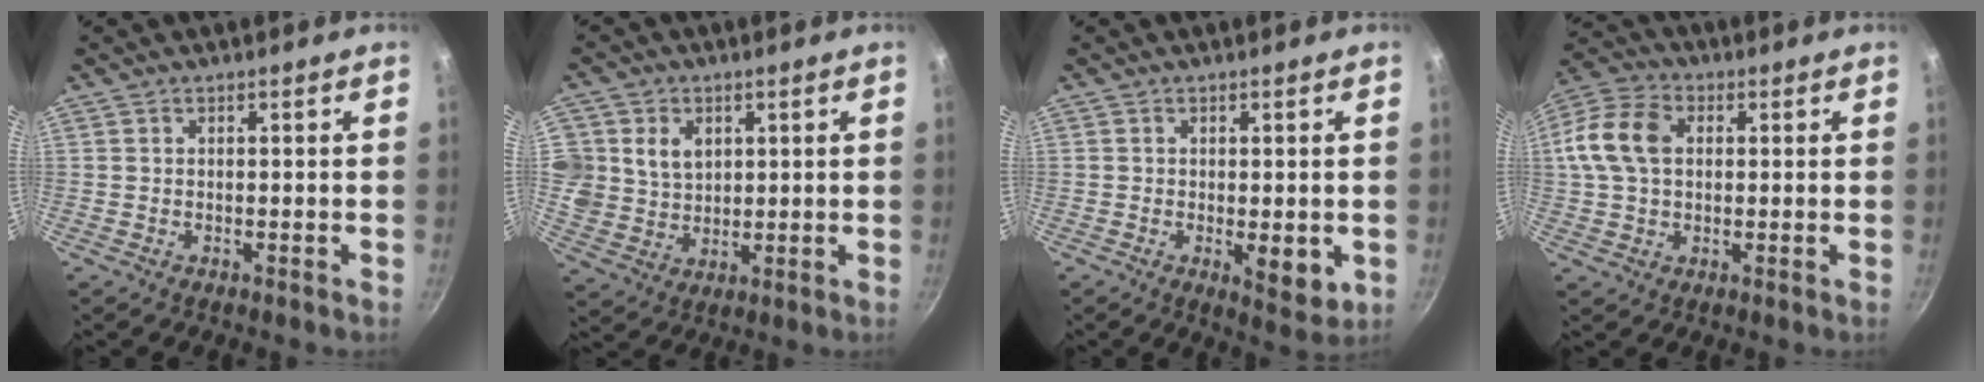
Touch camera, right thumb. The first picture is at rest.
{"total": 9.6, "force": [2.5, 8.3, 4.3], "torque": [-0.070, -0.012, 0.049]}
{"total": 5.8, "force": [-0.9, 2.4, 5.2], "torque": [-0.065, -0.014, -0.006]}
{"total": 12.1, "force": [1.7, 8.5, 8.4], "torque": [-0.151, 0.021, 0.018]}